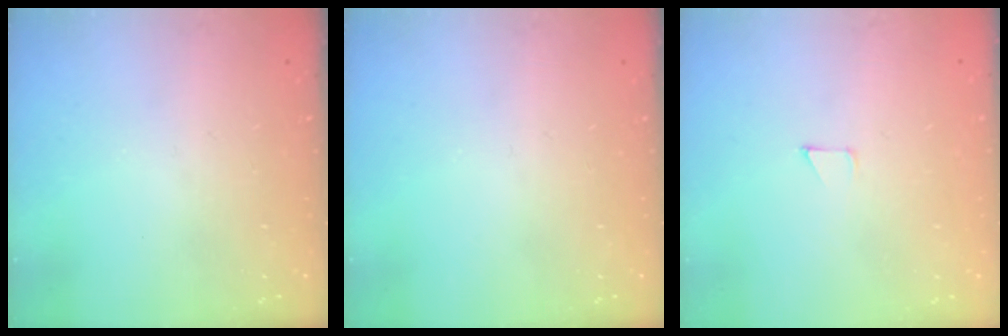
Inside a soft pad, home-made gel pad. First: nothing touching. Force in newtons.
{"total": 0.0}
{"total": 2.7, "press": 2.7, "slide": 0.2}